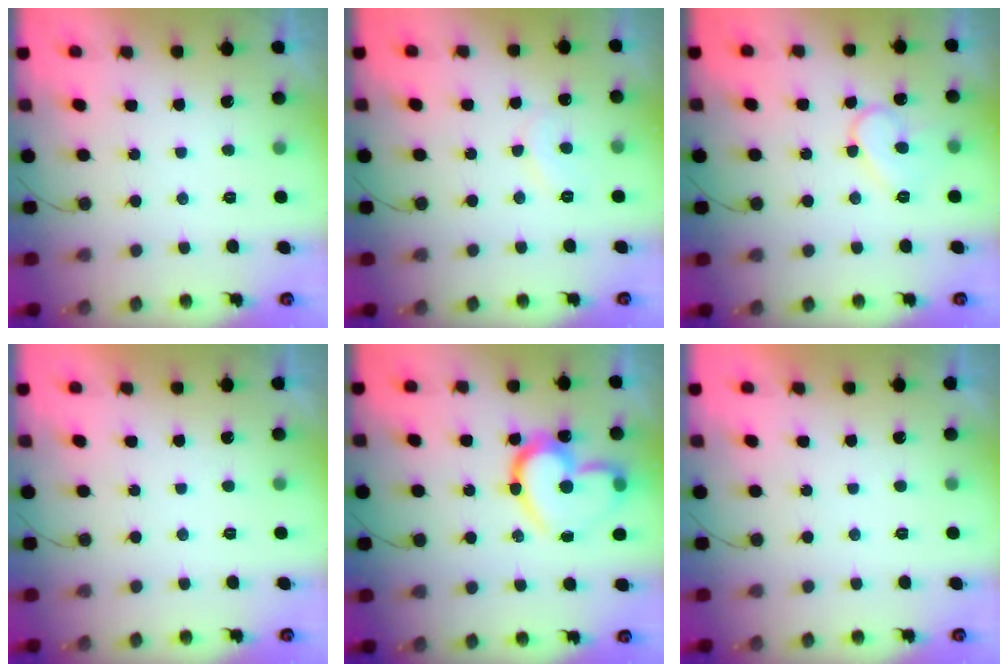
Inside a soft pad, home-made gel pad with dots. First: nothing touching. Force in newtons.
{"total": 6.5, "press": 6.5, "slide": 0.7}
{"total": 8.5, "press": 8.5, "slide": 0.7}
{"total": 1.6, "press": 1.6, "slide": 0.0}
{"total": 19.4, "press": 19.3, "slide": 1.8}
{"total": 1.7, "press": 1.7, "slide": 0.0}